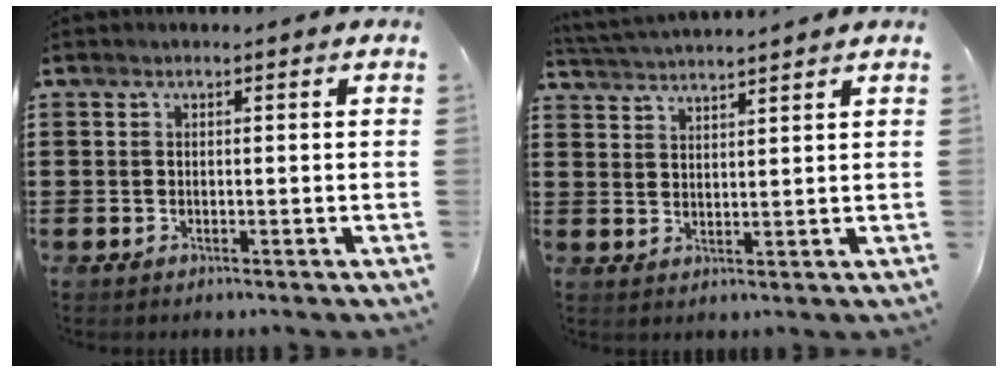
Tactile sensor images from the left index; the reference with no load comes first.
{"total": 2.9, "force": [2.8, -0.5, 0.0], "torque": [-0.011, -0.012, 0.052]}